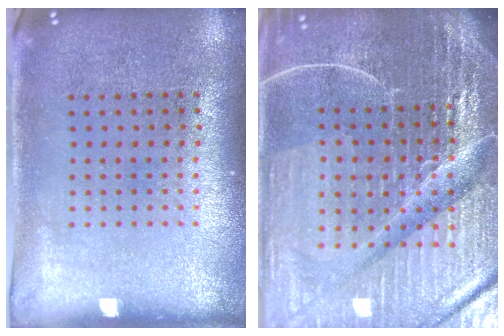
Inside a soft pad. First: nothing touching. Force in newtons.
{"total": 7.1, "press": 6.2, "slide": 3.5}